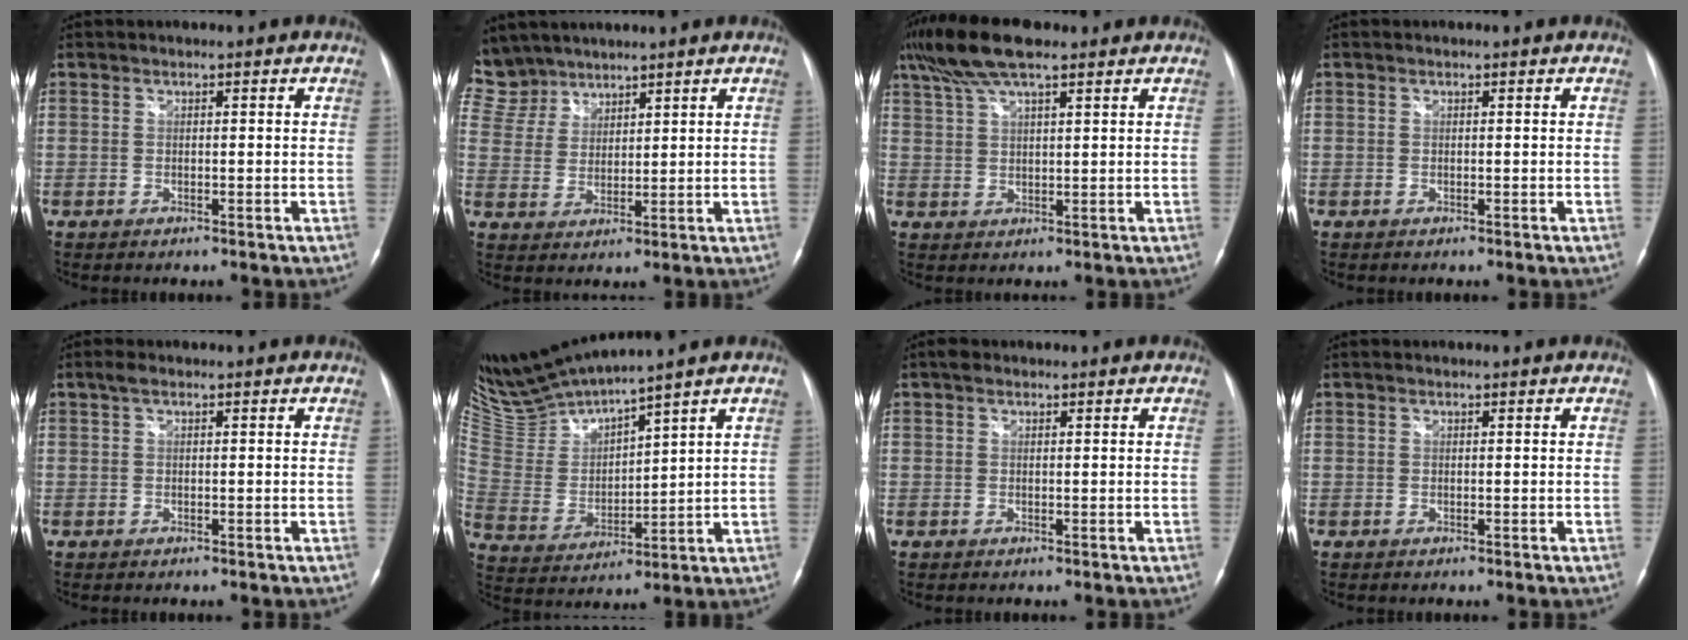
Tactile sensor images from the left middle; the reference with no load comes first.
{"total": 9.1, "force": [7.8, 4.6, 0.4], "torque": [-0.022, 0.013, 0.169]}
{"total": 9.4, "force": [6.8, 2.0, 6.2], "torque": [-0.127, 0.027, 0.122]}
{"total": 0.0}
{"total": 1.3, "force": [0.7, 0.4, 1.0], "torque": [-0.022, 0.014, 0.009]}
{"total": 12.2, "force": [11.5, -1.0, 3.8], "torque": [-0.097, -0.006, 0.243]}
{"total": 0.9, "force": [0.6, 0.6, 0.4], "torque": [-0.009, 0.010, 0.007]}
{"total": 0.0}